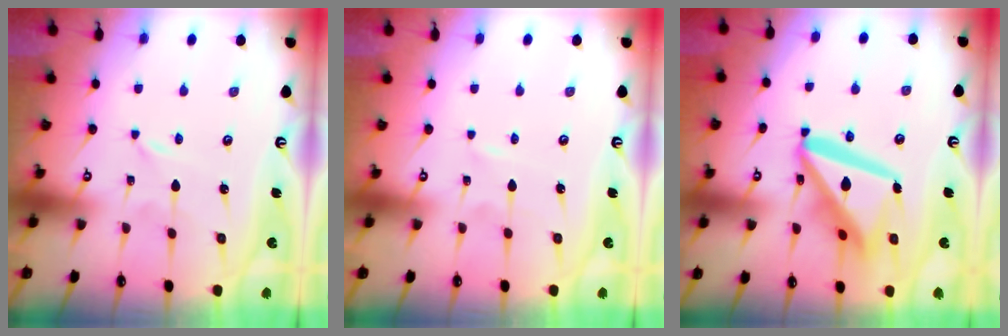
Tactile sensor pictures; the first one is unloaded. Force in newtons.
{"total": 1.1, "press": 1.1, "slide": 0.1}
{"total": 19.9, "press": 19.7, "slide": 2.3}